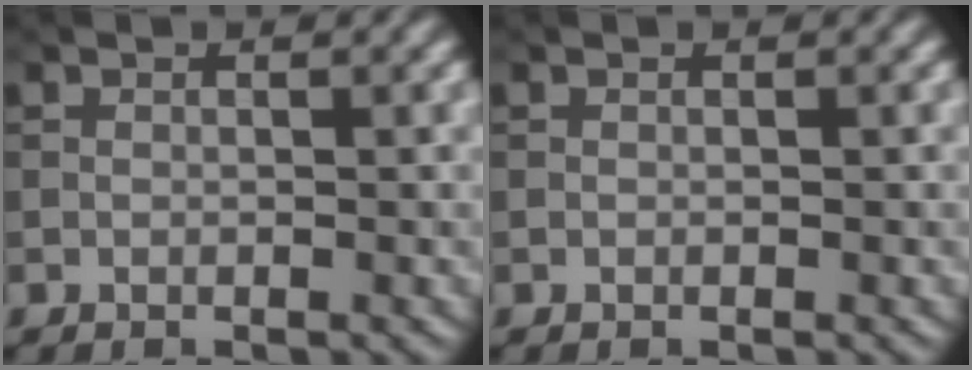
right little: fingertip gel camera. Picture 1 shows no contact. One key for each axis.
{"total": 0.0}